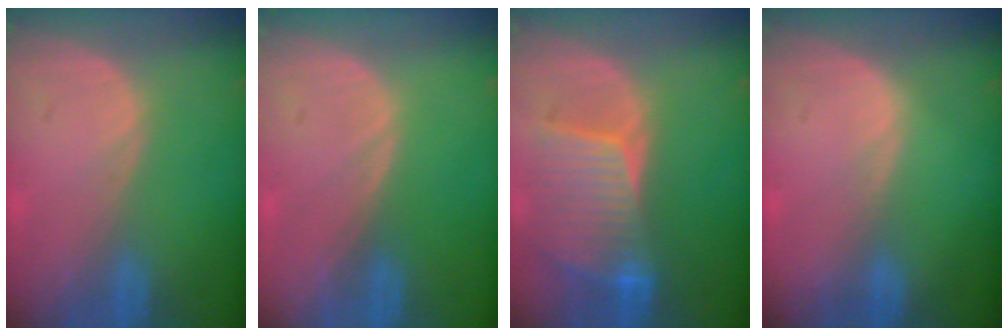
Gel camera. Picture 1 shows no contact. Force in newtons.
{"total": 0.0}
{"total": 8.4, "press": 7.7, "slide": 3.4}
{"total": 0.5, "press": 0.3, "slide": 0.4}